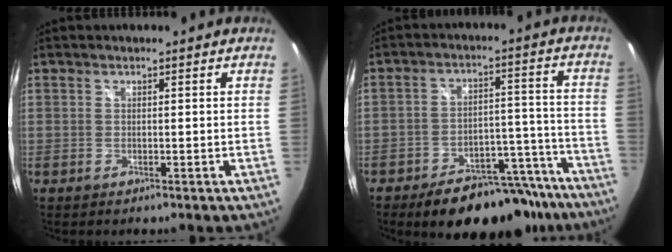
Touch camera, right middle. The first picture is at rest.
{"total": 18.6, "force": [-14.9, 8.2, 7.5], "torque": [-0.118, 0.034, -0.184]}